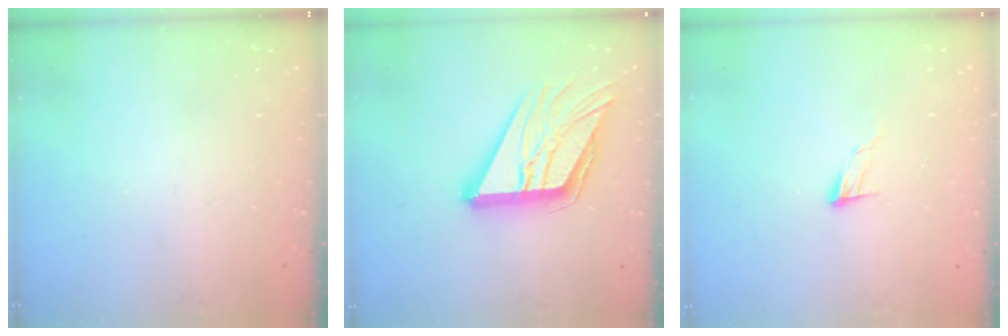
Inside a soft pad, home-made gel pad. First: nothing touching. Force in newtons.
{"total": 19.1, "press": 19.0, "slide": 2.2}
{"total": 6.2, "press": 6.2, "slide": 0.6}